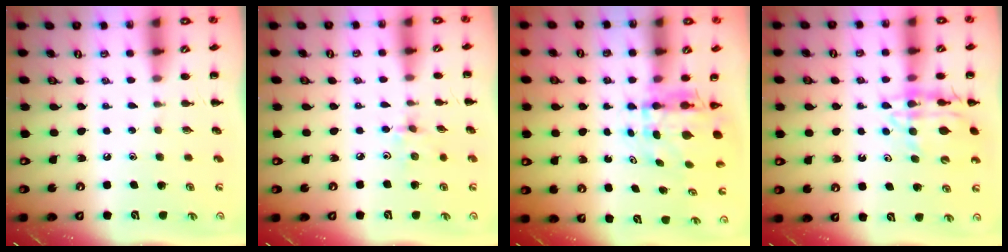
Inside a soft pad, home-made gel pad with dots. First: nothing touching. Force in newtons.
{"total": 3.0, "press": 2.8, "slide": 0.9}
{"total": 5.3, "press": 5.2, "slide": 1.0}
{"total": 13.4, "press": 13.1, "slide": 2.9}